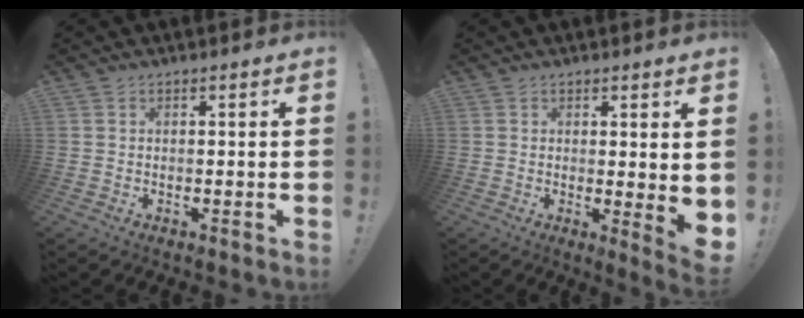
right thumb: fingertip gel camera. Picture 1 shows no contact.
{"total": 4.8, "force": [1.4, 0.8, 4.5], "torque": [-0.046, -0.024, 0.028]}